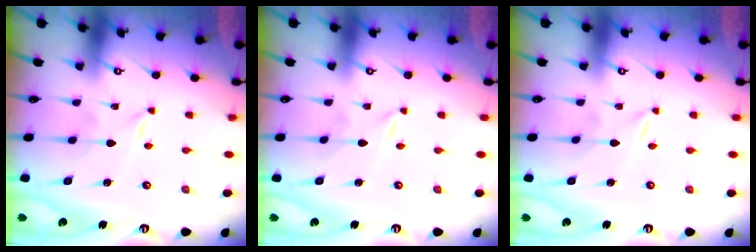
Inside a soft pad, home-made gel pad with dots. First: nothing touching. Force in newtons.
{"total": 0.0}
{"total": 0.0}